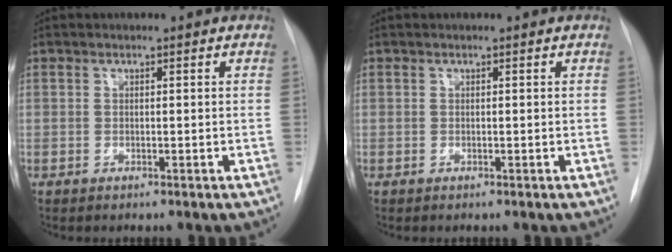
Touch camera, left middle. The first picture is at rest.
{"total": 0.0}